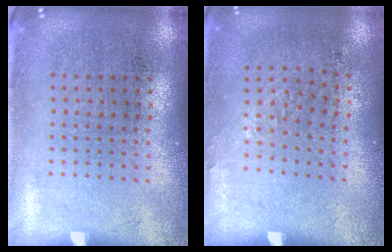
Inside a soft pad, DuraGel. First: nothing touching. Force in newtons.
{"total": 1.0, "press": 0.7, "slide": 0.6}